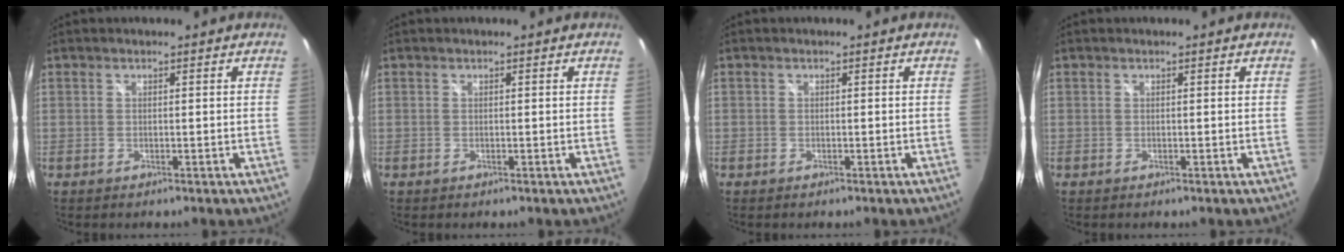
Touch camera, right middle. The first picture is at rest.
{"total": 0.0}
{"total": 0.7, "force": [-0.4, 0.5, -0.1], "torque": [-0.002, -0.001, -0.009]}
{"total": 0.0}